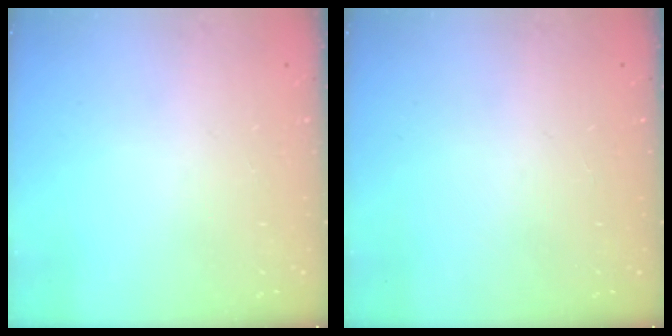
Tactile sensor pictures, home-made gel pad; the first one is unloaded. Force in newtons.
{"total": 0.0}